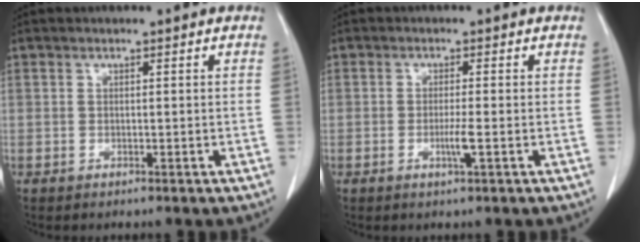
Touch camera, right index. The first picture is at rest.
{"total": 2.4, "force": [-0.6, -0.2, 2.3], "torque": [-0.042, -0.003, -0.010]}